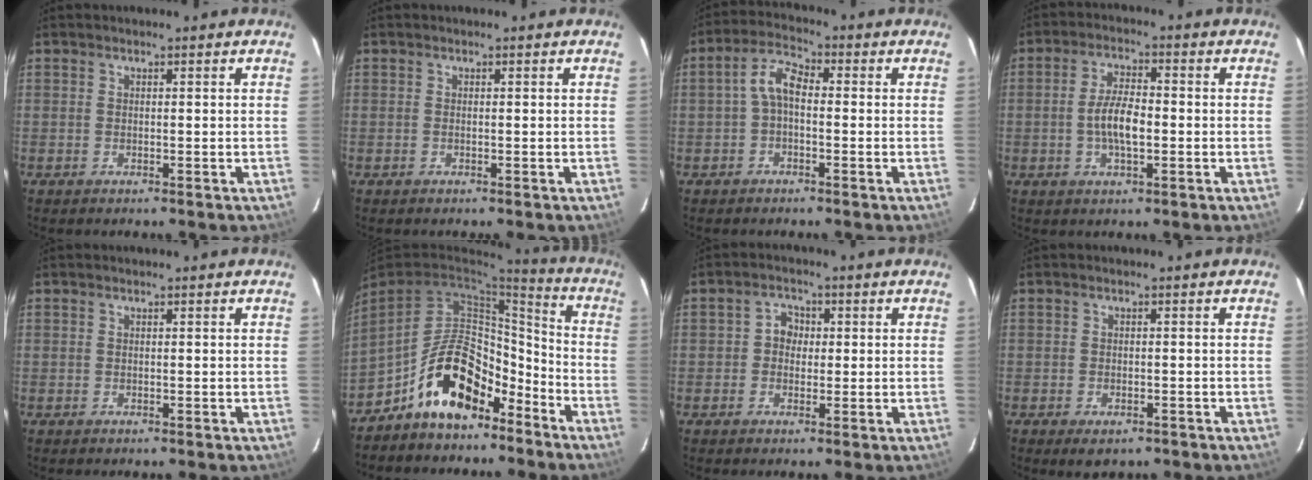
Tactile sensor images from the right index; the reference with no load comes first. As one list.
[{"total": 0.0}, {"total": 4.4, "force": [-0.8, 2.1, 3.8], "torque": [-0.081, 0.017, -0.019]}, {"total": 6.4, "force": [-1.0, 2.1, 5.9], "torque": [-0.117, 0.003, -0.019]}, {"total": 0.0}, {"total": 14.7, "force": [-9.5, 7.1, 8.6], "torque": [-0.164, 0.041, -0.150]}, {"total": 2.9, "force": [-0.1, 2.6, 1.3], "torque": [-0.023, 0.011, -0.005]}, {"total": 3.2, "force": [-1.9, 1.8, 1.8], "torque": [-0.034, -0.008, -0.025]}]